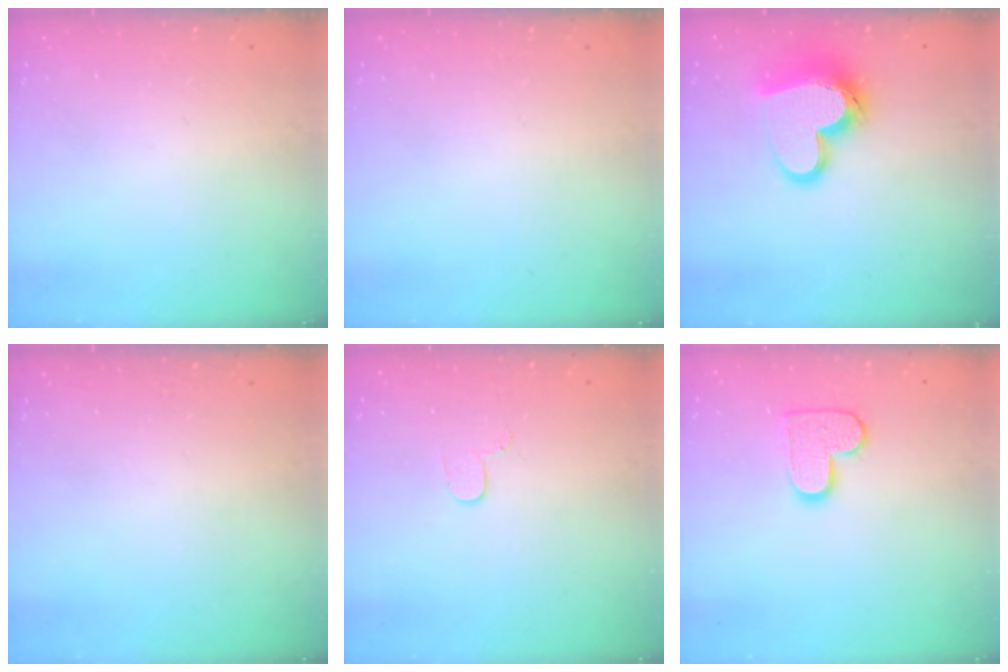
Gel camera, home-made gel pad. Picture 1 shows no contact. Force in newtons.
{"total": 0.0}
{"total": 16.9, "press": 16.7, "slide": 2.4}
{"total": 0.0}
{"total": 3.4, "press": 3.4, "slide": 0.4}
{"total": 10.6, "press": 10.6, "slide": 0.7}